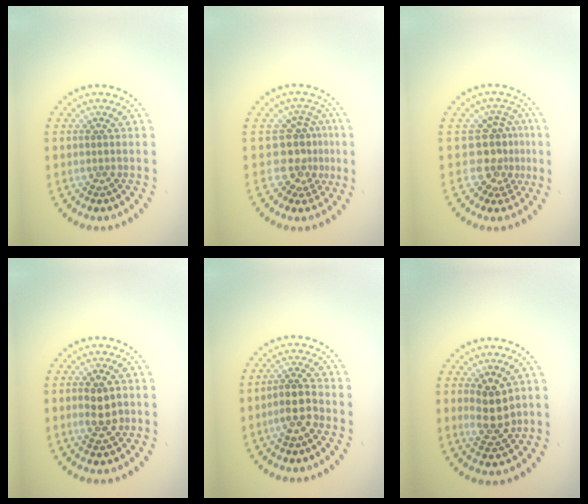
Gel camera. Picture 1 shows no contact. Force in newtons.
{"total": 3.3, "press": 2.5, "slide": 2.1}
{"total": 3.3, "press": 2.5, "slide": 2.1}
{"total": 2.6, "press": 2.6, "slide": 0.0}
{"total": 2.8, "press": 2.5, "slide": 1.3}
{"total": 3.2, "press": 3.1, "slide": 0.9}